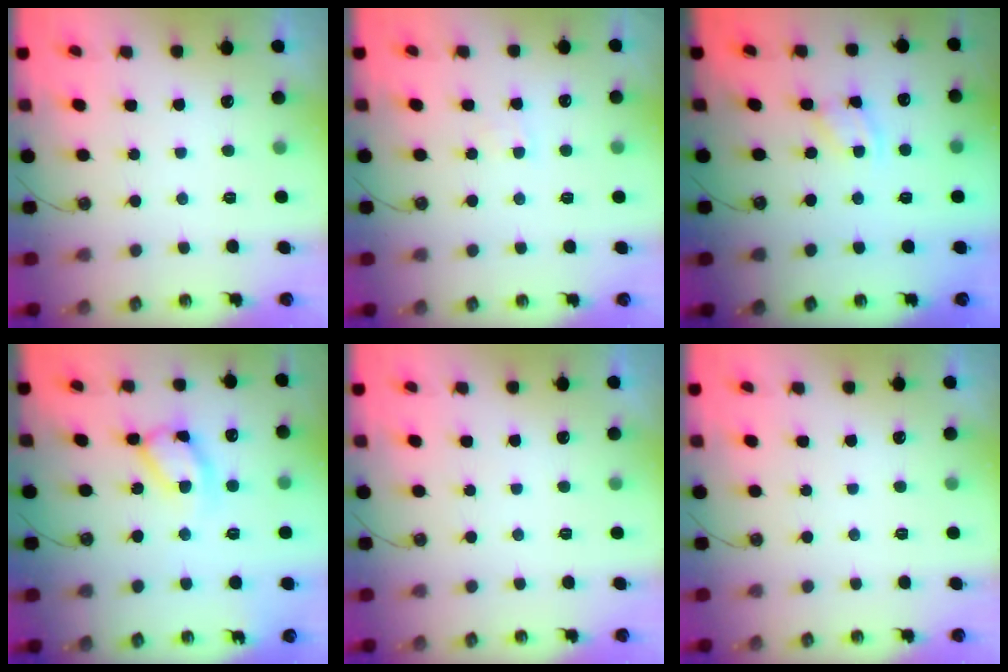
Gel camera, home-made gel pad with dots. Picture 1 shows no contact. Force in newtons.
{"total": 3.6, "press": 3.5, "slide": 0.5}
{"total": 2.5, "press": 2.5, "slide": 0.1}
{"total": 12.9, "press": 12.8, "slide": 1.4}
{"total": 0.0}
{"total": 0.0}